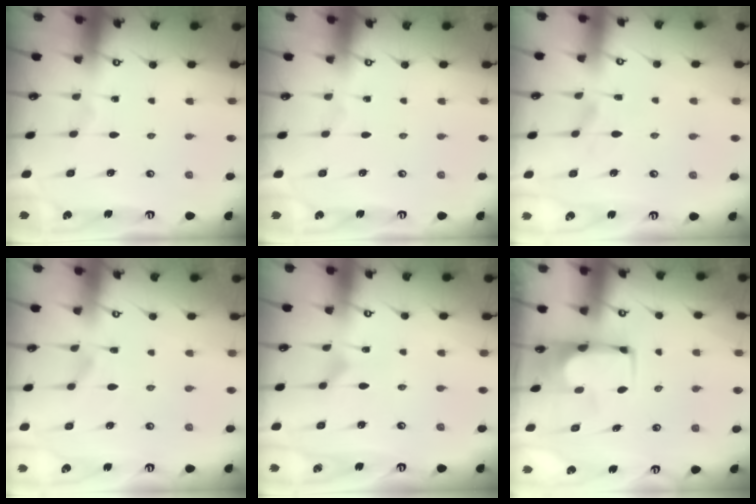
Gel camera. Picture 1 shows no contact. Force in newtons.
{"total": 0.0}
{"total": 2.2, "press": 1.9, "slide": 1.1}
{"total": 2.4, "press": 2.1, "slide": 1.1}
{"total": 3.9, "press": 3.9, "slide": 0.6}
{"total": 2.0, "press": 2.0, "slide": 0.2}